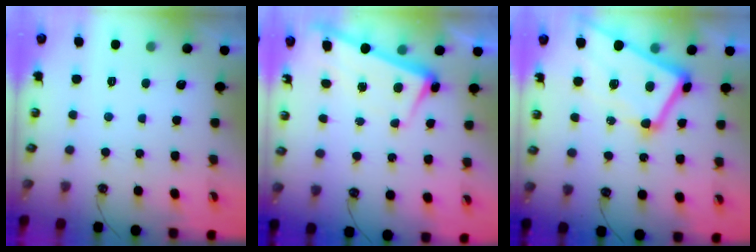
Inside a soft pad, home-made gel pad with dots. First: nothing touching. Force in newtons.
{"total": 2.2, "press": 2.1, "slide": 0.8}
{"total": 12.0, "press": 11.9, "slide": 1.7}